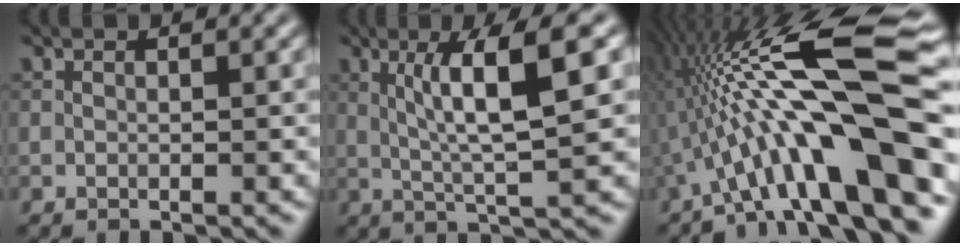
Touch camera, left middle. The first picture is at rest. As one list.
[{"total": 6.8, "force": [1.7, 0.7, 6.6], "torque": [-0.117, 0.009, 0.032]}, {"total": 14.8, "force": [-2.8, 3.1, 14.2], "torque": [-0.225, 0.036, -0.042]}]